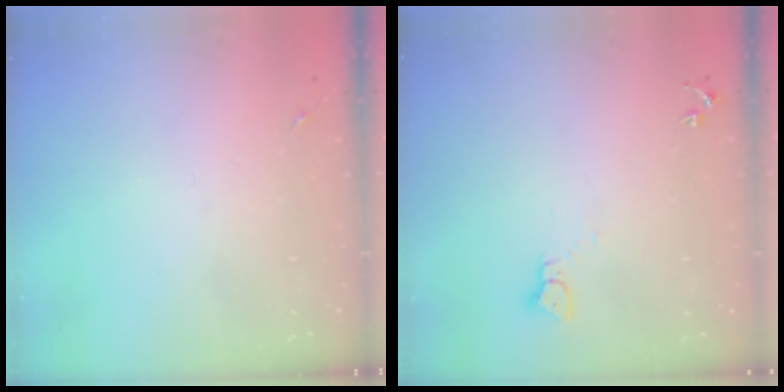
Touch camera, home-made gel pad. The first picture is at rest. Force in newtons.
{"total": 2.3, "press": 2.3, "slide": 0.2}